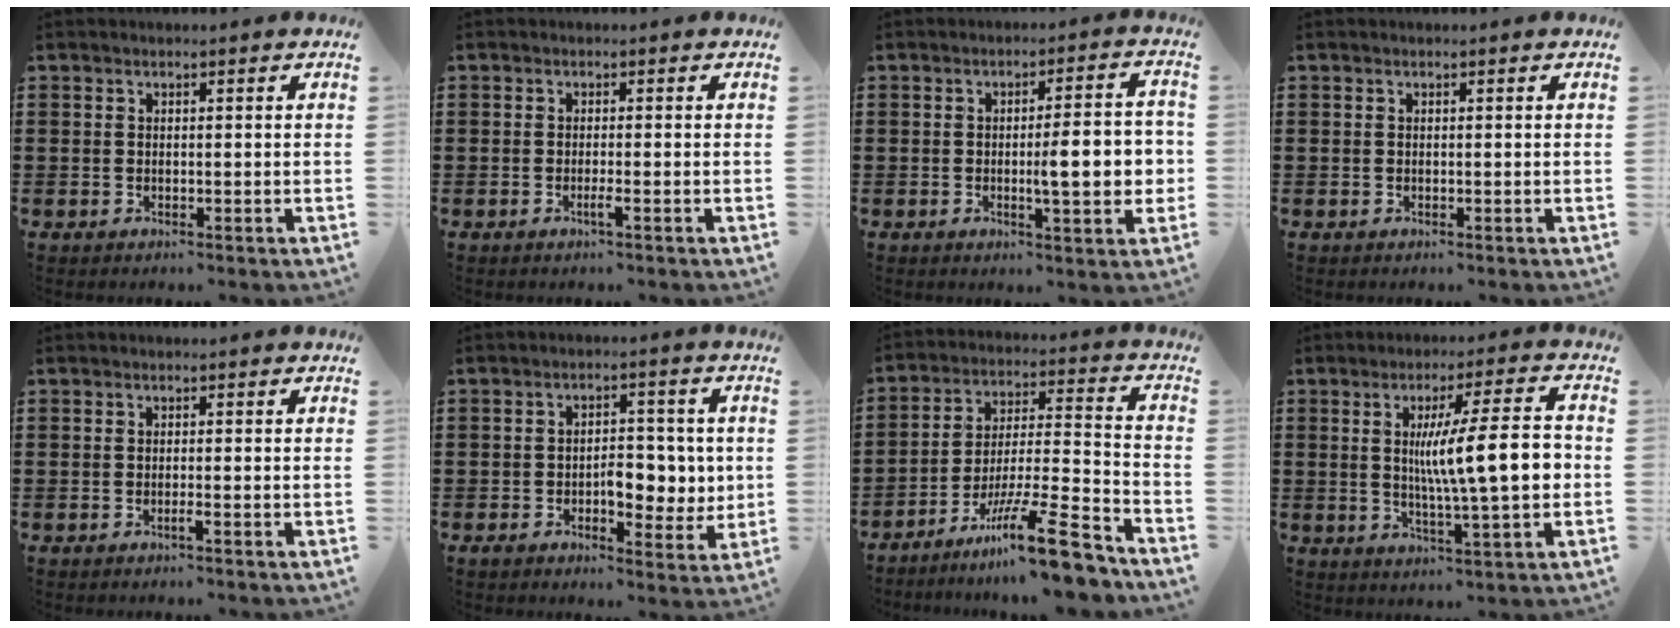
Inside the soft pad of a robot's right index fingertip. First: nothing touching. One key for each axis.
{"total": 1.6, "fx": -0.8, "fy": 0.0, "fz": 1.3, "tx": -0.023, "ty": -0.004, "tz": -0.014}
{"total": 8.4, "fx": -0.8, "fy": 1.6, "fz": 8.2, "tx": -0.114, "ty": -0.010, "tz": -0.018}
{"total": 0.0}
{"total": 1.1, "fx": -0.6, "fy": 0.0, "fz": 0.9, "tx": -0.015, "ty": -0.004, "tz": -0.011}
{"total": 6.6, "fx": -0.8, "fy": 3.7, "fz": 5.4, "tx": -0.067, "ty": -0.003, "tz": -0.023}
{"total": 15.1, "fx": -11.1, "fy": 1.7, "fz": 10.2, "tx": -0.162, "ty": 0.029, "tz": -0.195}
{"total": 12.4, "fx": 0.6, "fy": 2.1, "fz": 12.2, "tx": -0.190, "ty": -0.006, "tz": 0.004}